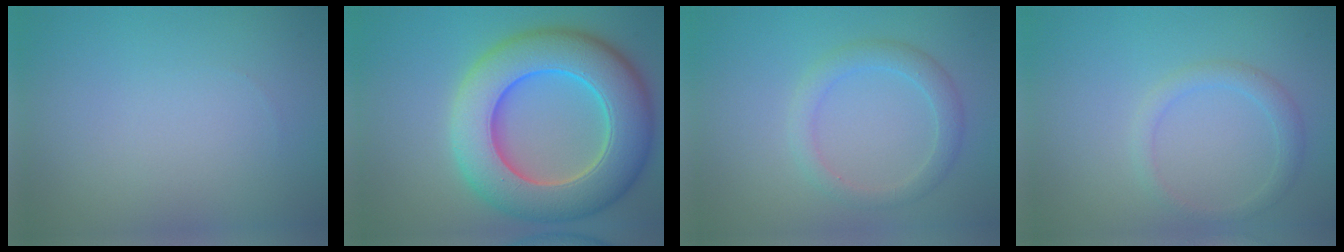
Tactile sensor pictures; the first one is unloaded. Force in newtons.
{"total": 11.4, "press": 11.4, "slide": 0.6}
{"total": 2.4, "press": 2.4, "slide": 0.2}
{"total": 1.8, "press": 1.8, "slide": 0.1}